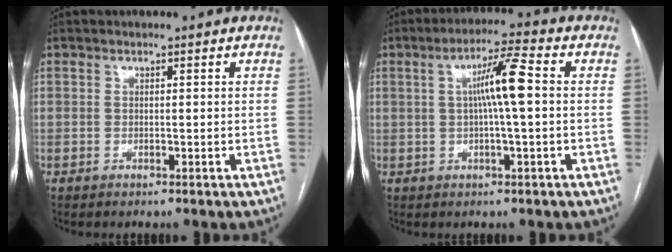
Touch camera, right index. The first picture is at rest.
{"total": 7.3, "force": [0.7, 0.1, 7.2], "torque": [-0.129, 0.014, 0.010]}